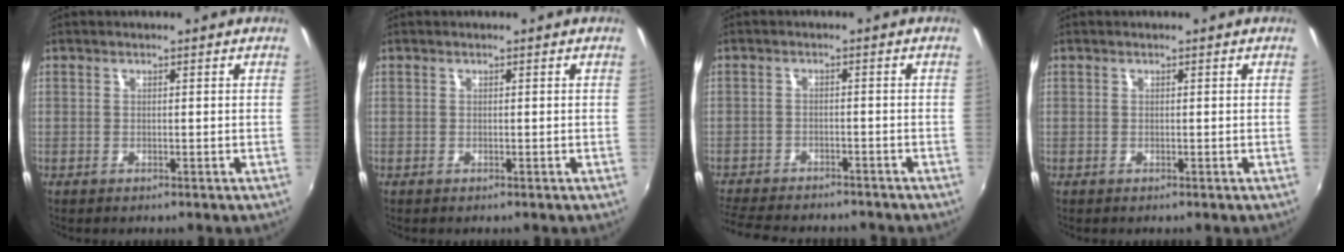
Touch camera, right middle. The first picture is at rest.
{"total": 0.0}
{"total": 11.7, "force": [-10.5, 2.8, 4.4], "torque": [-0.113, -0.023, -0.164]}
{"total": 0.0}